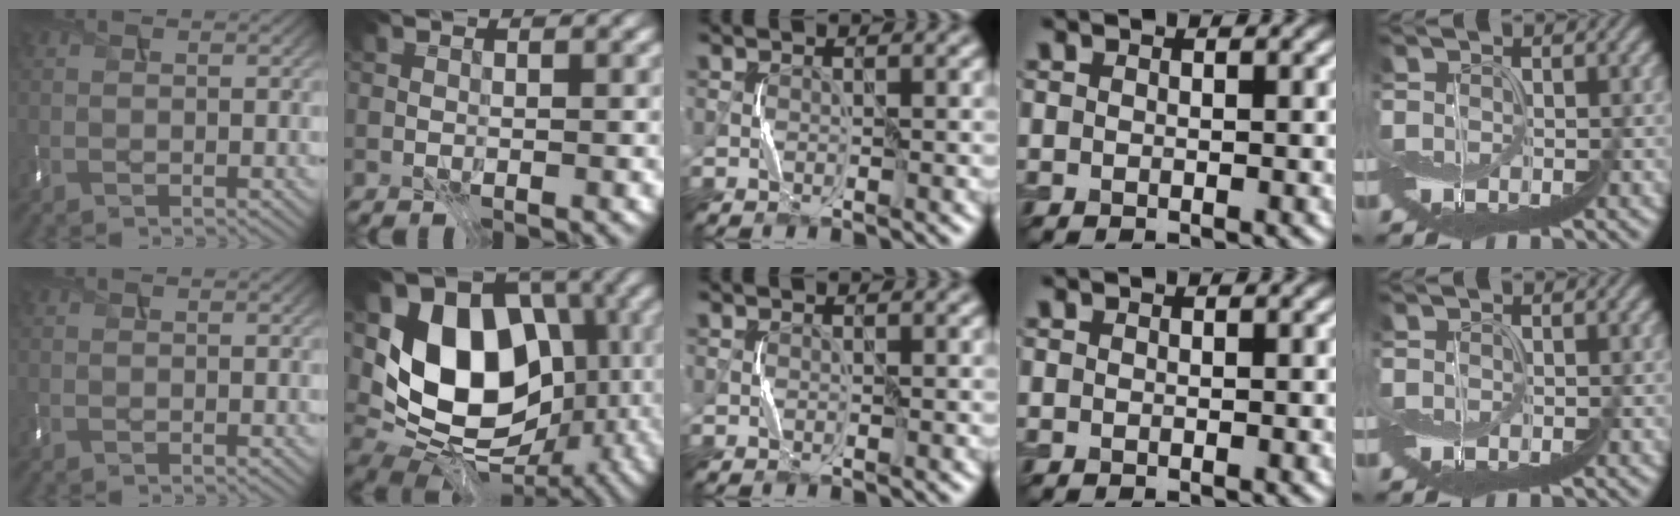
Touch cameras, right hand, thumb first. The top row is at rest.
{"index": {"total": 13.3, "force": [-0.6, 9.5, 9.2], "torque": [-0.137, -0.015, -0.023]}}